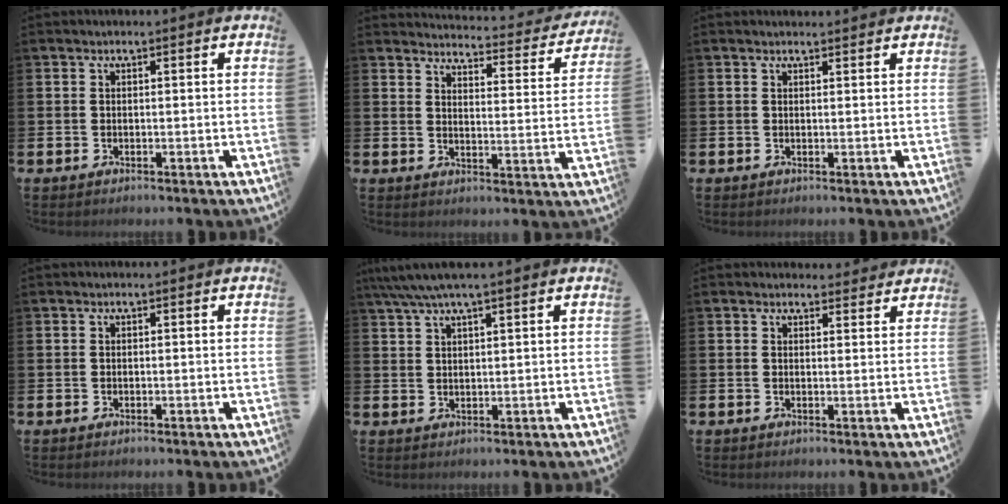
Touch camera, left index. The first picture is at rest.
{"total": 3.5, "force": [3.4, 0.6, 0.7], "torque": [-0.021, -0.034, 0.051]}
{"total": 0.9, "force": [0.9, 0.2, 0.1], "torque": [0.005, -0.002, 0.015]}
{"total": 0.0}
{"total": 3.9, "force": [3.2, 0.2, 2.3], "torque": [-0.057, -0.001, 0.060]}
{"total": 2.3, "force": [2.2, 0.6, -0.1], "torque": [0.012, -0.012, 0.037]}